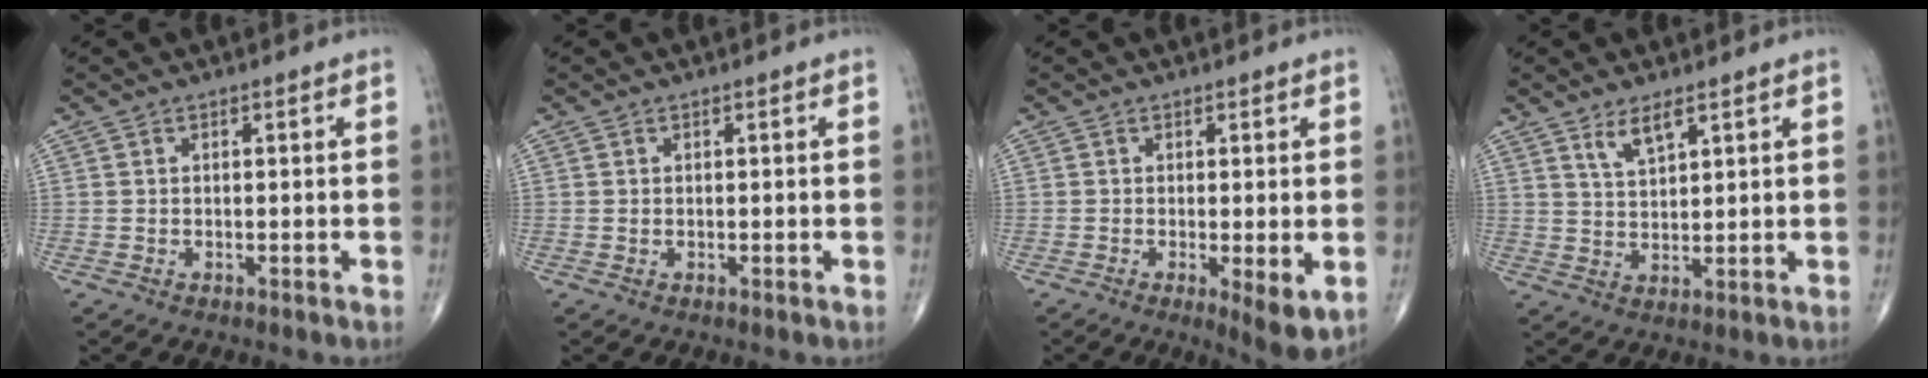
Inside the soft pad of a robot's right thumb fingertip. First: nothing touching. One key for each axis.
{"total": 0.0}
{"total": 5.6, "fx": -1.1, "fy": 1.4, "fz": 5.3, "tx": -0.083, "ty": -0.019, "tz": -0.018}
{"total": 4.5, "fx": 2.9, "fy": 1.4, "fz": 3.1, "tx": -0.054, "ty": -0.019, "tz": 0.060}